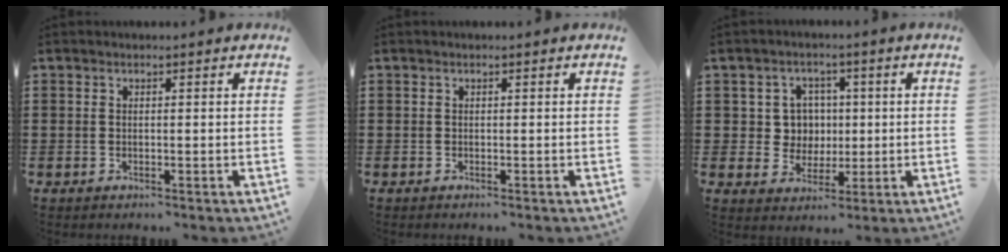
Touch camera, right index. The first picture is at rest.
{"total": 0.0}
{"total": 5.3, "force": [0.7, 5.0, 1.7], "torque": [-0.049, 0.013, 0.011]}